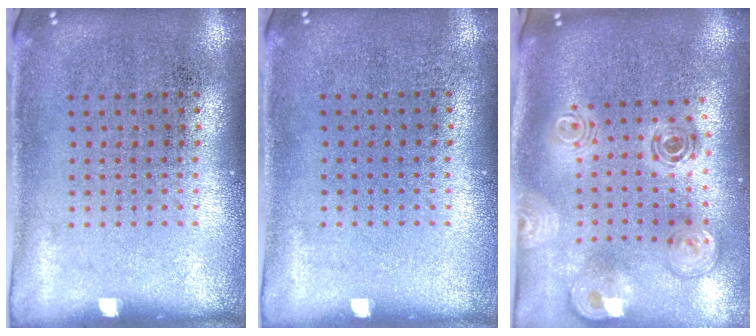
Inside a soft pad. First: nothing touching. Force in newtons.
{"total": 0.0}
{"total": 2.1, "press": 1.8, "slide": 1.1}